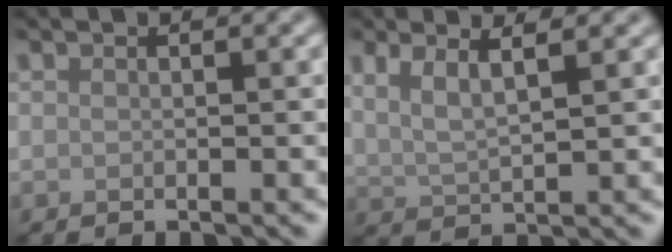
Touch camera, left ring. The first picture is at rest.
{"total": 3.6, "force": [1.8, 1.1, 2.9], "torque": [-0.057, 0.004, 0.032]}